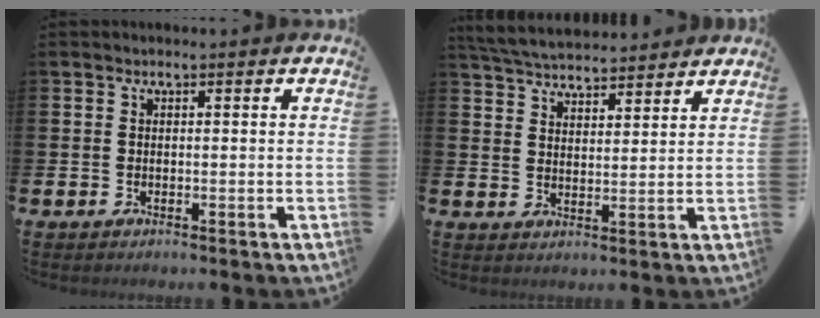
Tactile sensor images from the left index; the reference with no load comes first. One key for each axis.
{"total": 5.2, "fx": 5.2, "fy": 0.7, "fz": 0.4, "tx": -0.030, "ty": -0.026, "tz": 0.094}